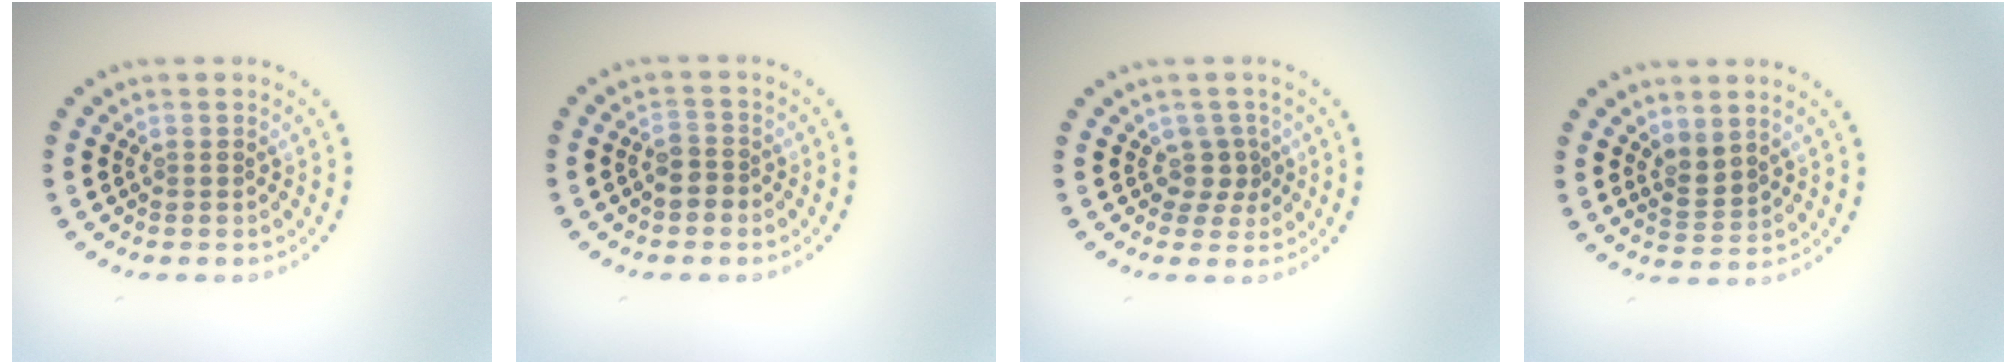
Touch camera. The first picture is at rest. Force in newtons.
{"total": 1.8, "press": 1.6, "slide": 0.8}
{"total": 1.7, "press": 1.1, "slide": 1.3}
{"total": 2.1, "press": 1.7, "slide": 1.2}